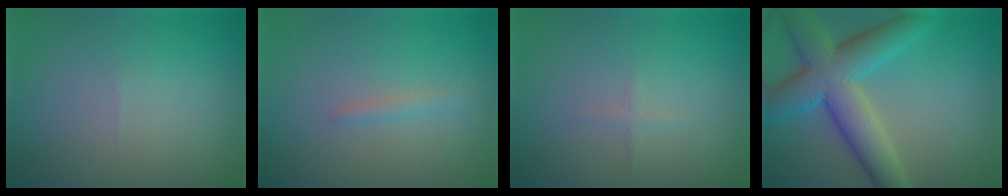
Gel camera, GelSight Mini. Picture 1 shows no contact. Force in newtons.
{"total": 1.0, "press": 1.0, "slide": 0.0}
{"total": 0.6, "press": 0.6, "slide": 0.0}
{"total": 8.3, "press": 8.3, "slide": 0.4}